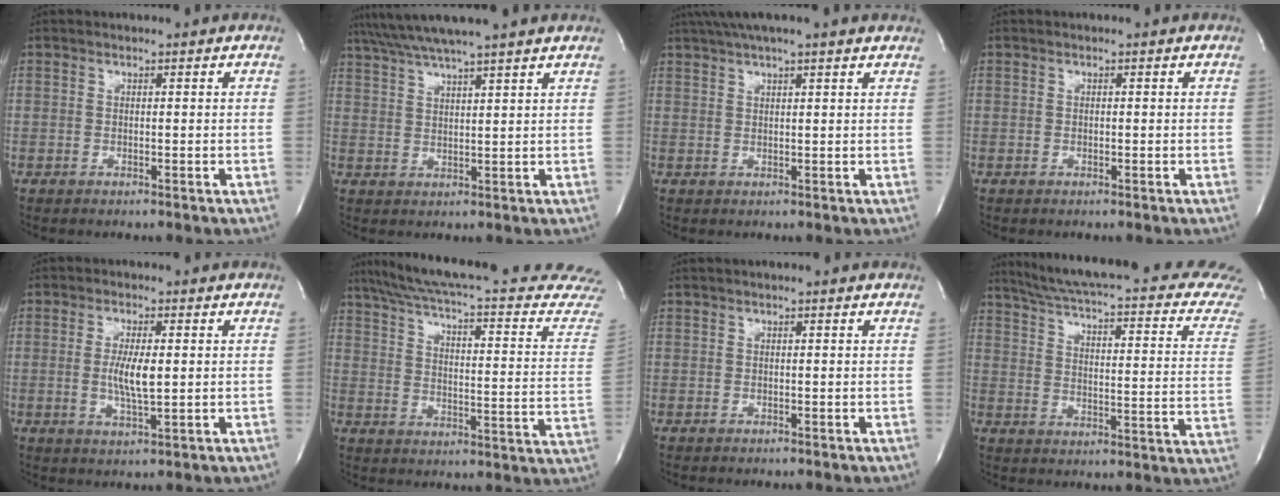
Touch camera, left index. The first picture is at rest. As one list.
[{"total": 10.0, "force": [8.7, -1.2, 4.9], "torque": [-0.092, 0.026, 0.131]}, {"total": 10.5, "force": [8.7, 0.5, 5.9], "torque": [-0.103, 0.044, 0.115]}, {"total": 0.0}, {"total": 5.2, "force": [0.1, 1.0, 5.1], "torque": [-0.103, -0.008, 0.002]}, {"total": 27.2, "force": [23.8, 2.1, 12.8], "torque": [-0.190, -0.070, 0.290]}, {"total": 0.7, "force": [0.5, 0.1, 0.5], "torque": [-0.011, 0.009, 0.003]}, {"total": 22.4, "force": [19.3, 1.3, 11.4], "torque": [-0.166, -0.059, 0.232]}]